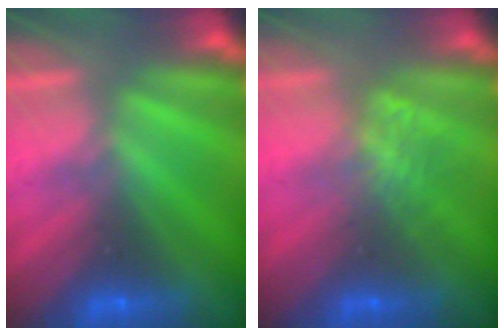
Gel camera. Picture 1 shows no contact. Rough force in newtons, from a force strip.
{"total": 1.9}